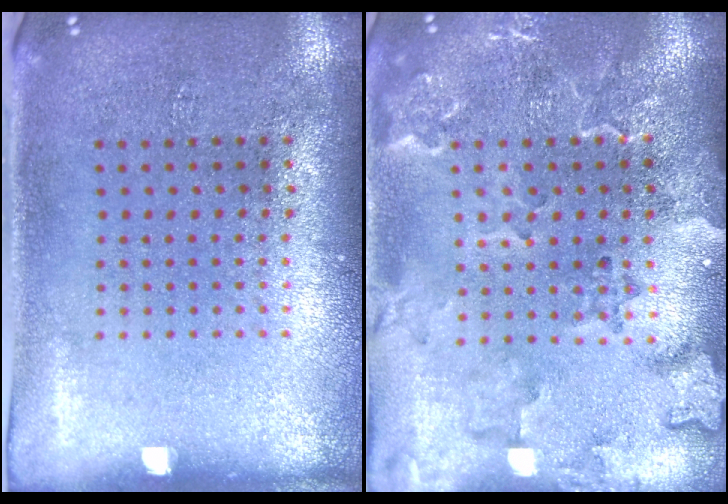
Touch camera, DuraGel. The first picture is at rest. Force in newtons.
{"total": 2.4, "press": 2.2, "slide": 0.9}